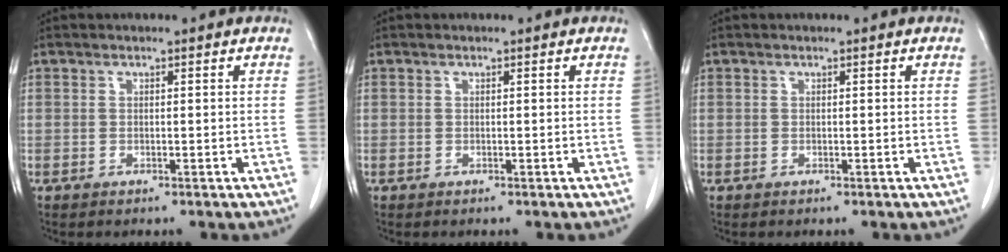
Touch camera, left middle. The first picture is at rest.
{"total": 0.0}
{"total": 0.0}